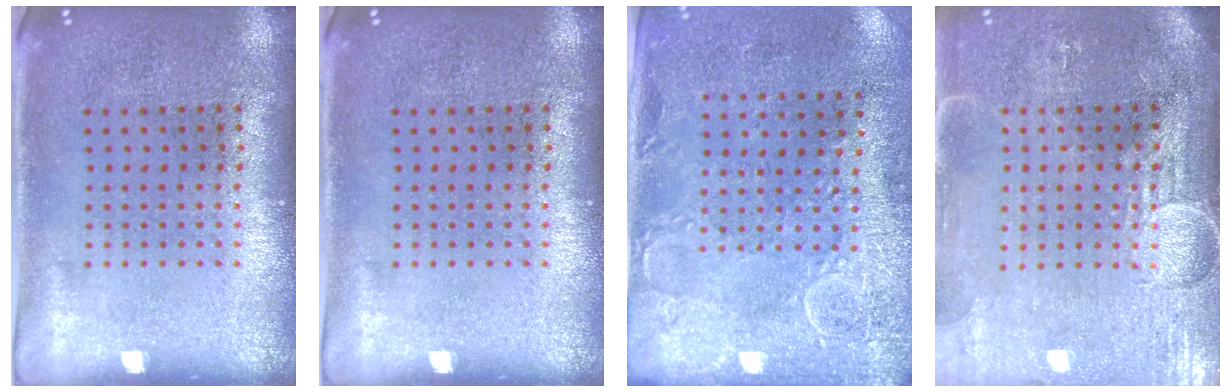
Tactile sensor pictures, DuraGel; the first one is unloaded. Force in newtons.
{"total": 0.0}
{"total": 2.9, "press": 2.4, "slide": 1.7}
{"total": 3.9, "press": 3.5, "slide": 1.7}